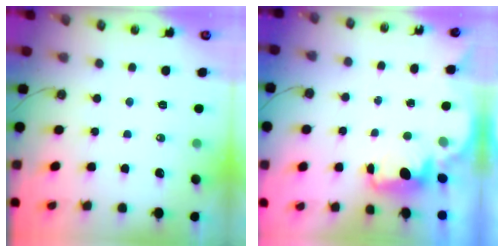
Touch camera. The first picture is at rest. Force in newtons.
{"total": 1.8, "press": 1.6, "slide": 0.7}